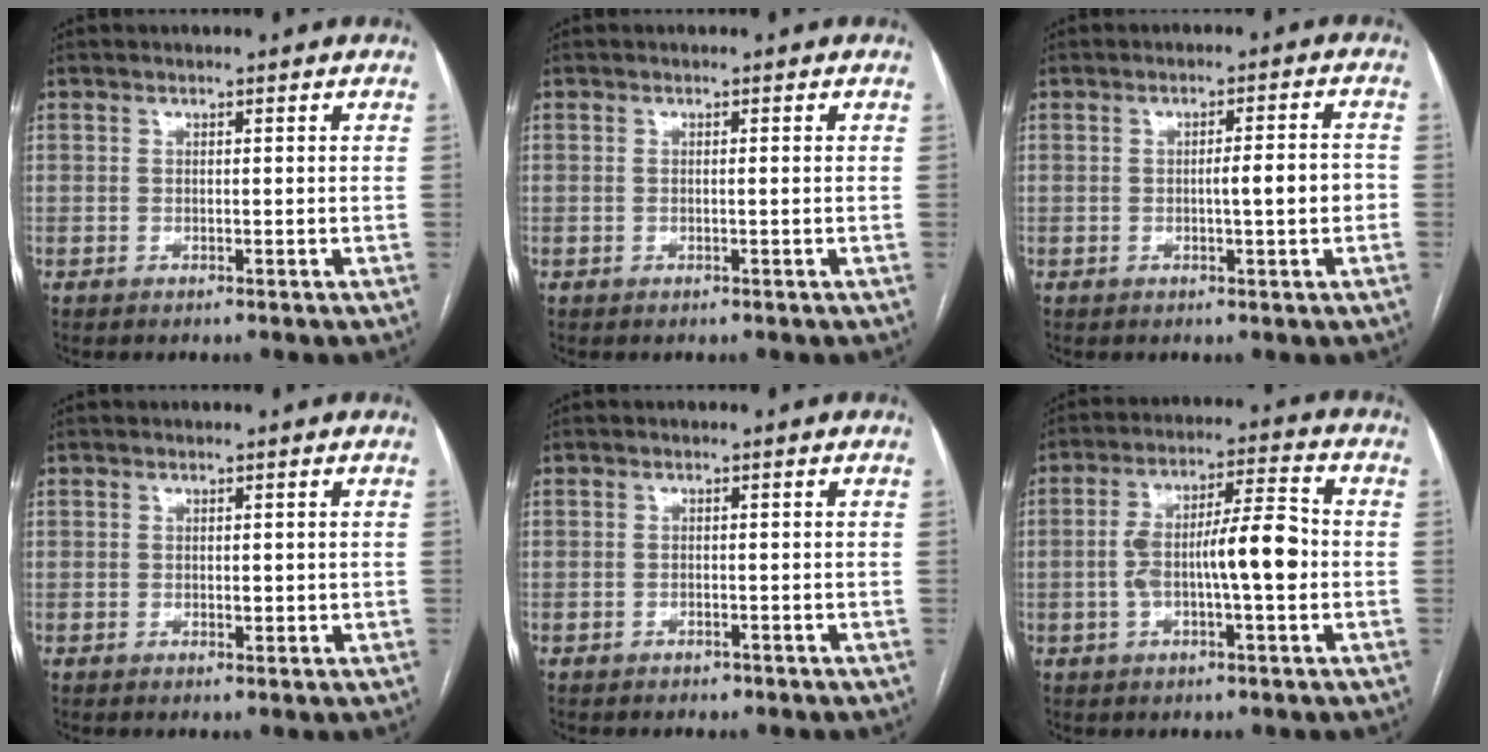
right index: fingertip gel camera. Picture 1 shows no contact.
{"total": 0.5, "force": [0.0, 0.0, 0.5], "torque": [-0.011, 0.000, 0.000]}
{"total": 4.4, "force": [-0.8, 0.3, 4.3], "torque": [-0.064, 0.005, -0.010]}
{"total": 1.5, "force": [0.1, 0.9, 1.1], "torque": [-0.013, -0.001, 0.003]}
{"total": 0.9, "force": [-0.7, 0.5, 0.2], "torque": [-0.007, 0.001, -0.008]}
{"total": 10.7, "force": [-1.2, 2.1, 10.4], "torque": [-0.183, 0.023, -0.021]}